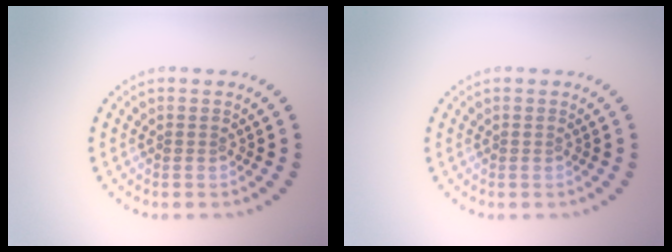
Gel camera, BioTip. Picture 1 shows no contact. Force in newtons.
{"total": 0.0}